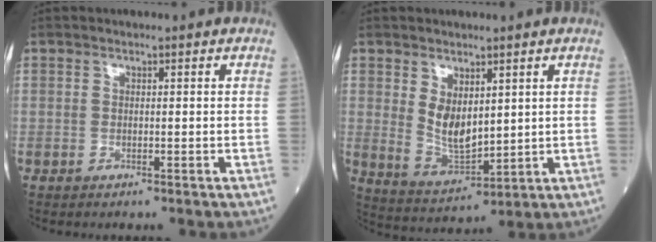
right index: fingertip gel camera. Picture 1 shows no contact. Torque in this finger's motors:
{"motor_torque": [0.73, 0.42, 0.17, 0.09]}